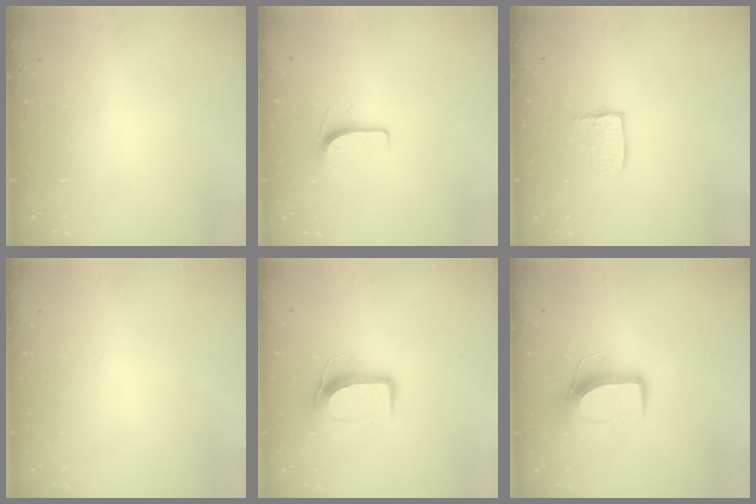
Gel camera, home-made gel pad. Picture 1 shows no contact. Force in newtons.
{"total": 5.8, "press": 5.8, "slide": 0.6}
{"total": 5.0, "press": 5.0, "slide": 0.4}
{"total": 0.0}
{"total": 9.0, "press": 9.0, "slide": 0.8}
{"total": 9.5, "press": 9.5, "slide": 0.8}